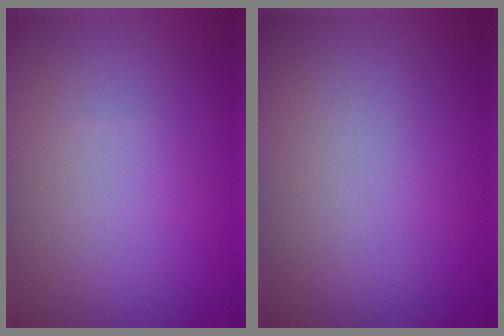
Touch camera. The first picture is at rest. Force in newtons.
{"total": 0.0}